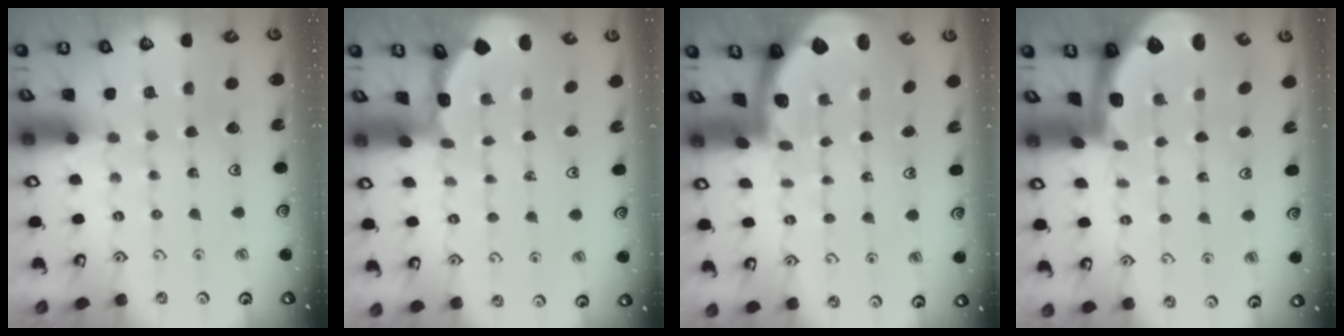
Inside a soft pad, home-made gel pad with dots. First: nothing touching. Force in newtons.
{"total": 1.6, "press": 1.5, "slide": 0.2}
{"total": 1.9, "press": 1.9, "slide": 0.3}
{"total": 3.1, "press": 3.0, "slide": 0.9}